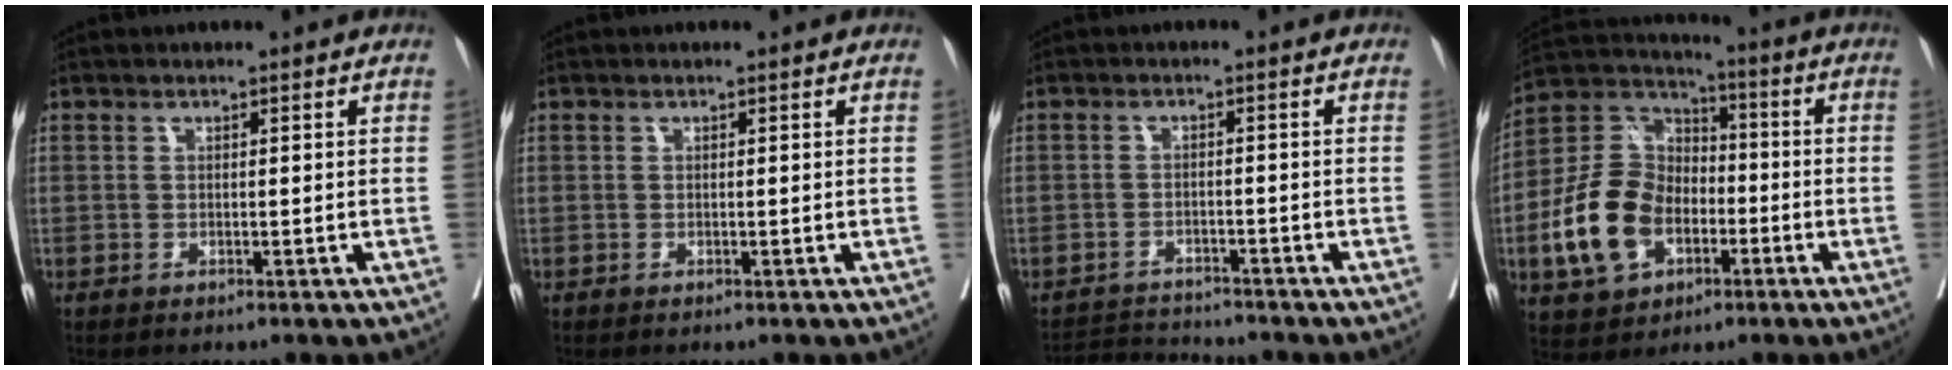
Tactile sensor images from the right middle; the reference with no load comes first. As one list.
[{"total": 0.0}, {"total": 4.4, "force": [-4.3, -0.2, -0.8], "torque": [0.013, -0.008, -0.073]}, {"total": 14.0, "force": [-4.3, 9.9, 8.9], "torque": [-0.204, 0.021, -0.071]}]